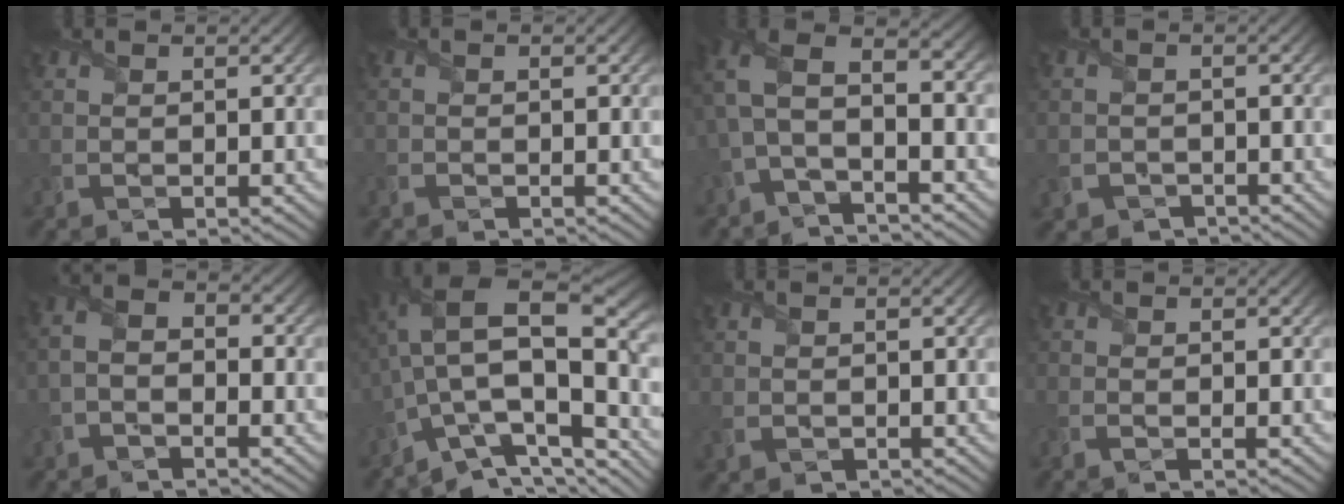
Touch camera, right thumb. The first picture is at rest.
{"total": 0.9, "force": [-0.7, 0.4, 0.4], "torque": [-0.008, -0.001, -0.015]}
{"total": 8.0, "force": [-1.2, 3.9, 6.9], "torque": [-0.158, 0.010, -0.040]}
{"total": 2.3, "force": [-1.6, 1.6, 0.5], "torque": [-0.012, -0.007, -0.033]}
{"total": 3.4, "force": [-1.9, 1.9, 2.1], "torque": [-0.046, 0.006, -0.048]}
{"total": 13.8, "force": [-4.2, 6.9, 11.2], "torque": [-0.216, 0.004, -0.077]}
{"total": 1.0, "force": [-0.5, 0.7, 0.5], "torque": [-0.011, -0.002, -0.010]}
{"total": 1.2, "force": [-0.8, 0.3, 0.9], "torque": [-0.018, -0.001, -0.016]}